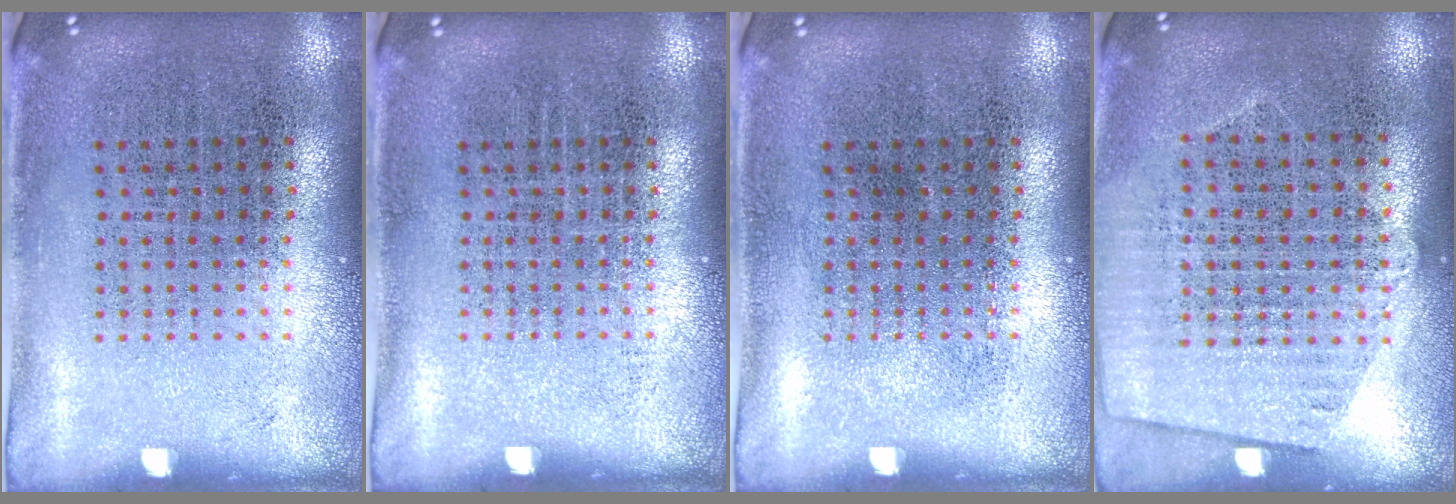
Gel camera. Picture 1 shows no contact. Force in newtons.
{"total": 0.0}
{"total": 0.0}
{"total": 1.3, "press": 1.2, "slide": 0.5}